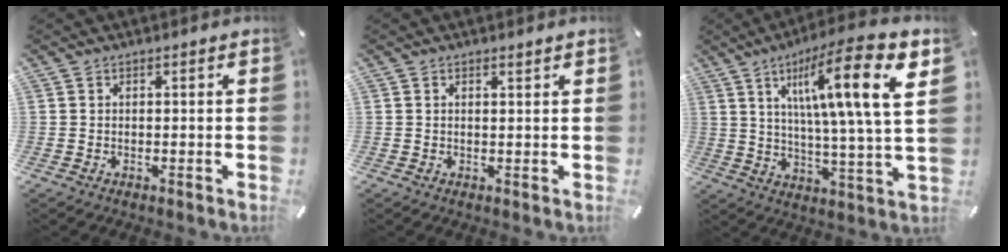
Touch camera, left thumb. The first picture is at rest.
{"total": 0.9, "force": [0.7, 0.1, 0.6], "torque": [-0.012, -0.001, 0.012]}
{"total": 19.5, "force": [7.6, 3.2, 17.7], "torque": [-0.286, -0.031, 0.096]}